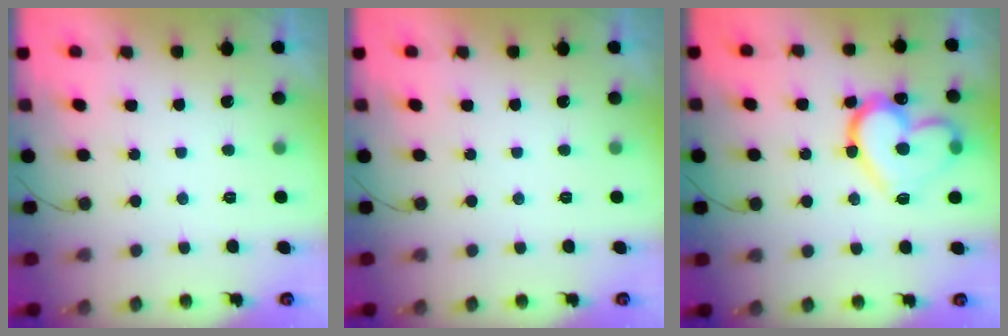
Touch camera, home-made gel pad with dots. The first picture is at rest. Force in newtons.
{"total": 0.0}
{"total": 19.2, "press": 19.1, "slide": 2.2}